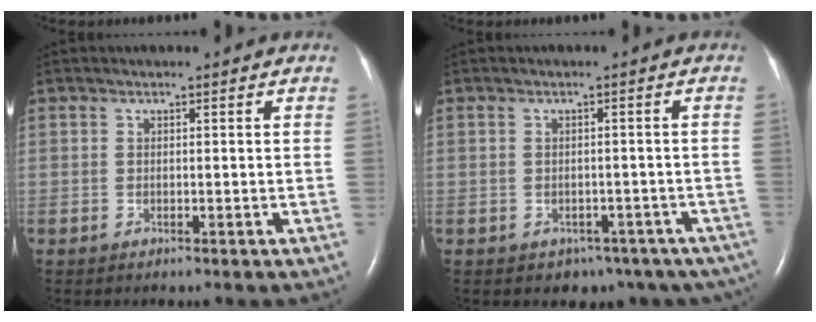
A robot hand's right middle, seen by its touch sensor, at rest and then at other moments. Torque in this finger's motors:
{"motor_torque": [-0.28, -0.14, 0.02, 0.01]}